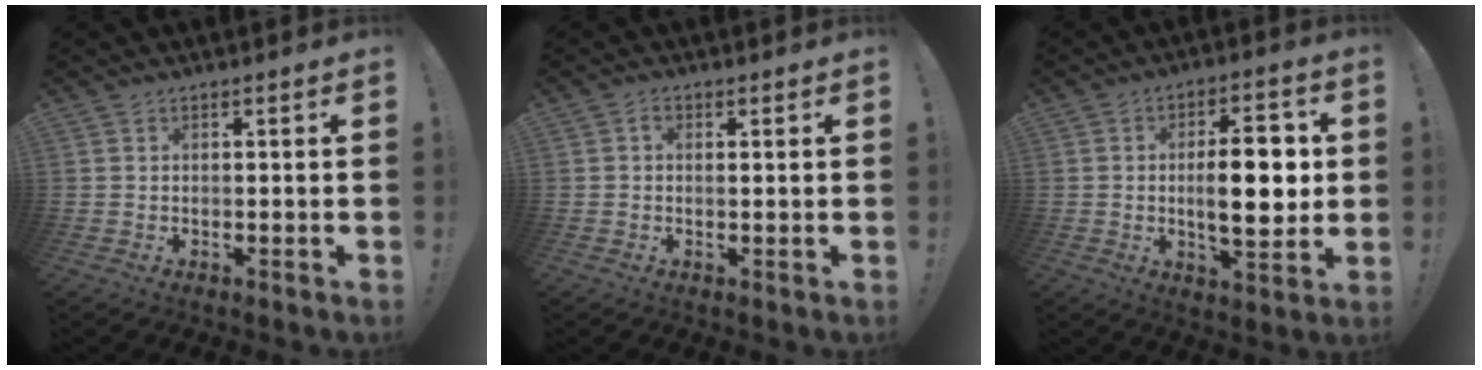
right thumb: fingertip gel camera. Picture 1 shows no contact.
{"total": 1.3, "force": [0.6, 0.7, 0.9], "torque": [-0.003, -0.003, 0.006]}
{"total": 14.5, "force": [0.3, 5.7, 13.3], "torque": [-0.201, 0.000, -0.002]}